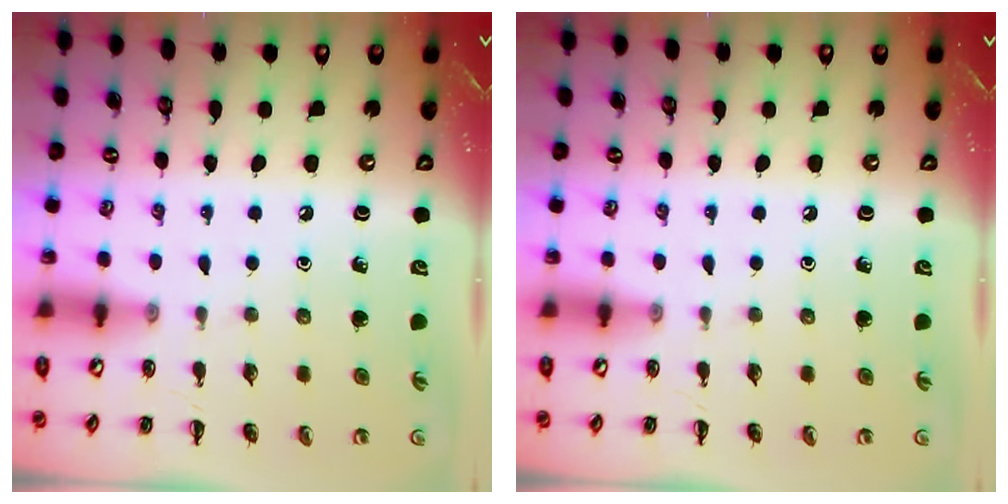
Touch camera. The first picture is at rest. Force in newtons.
{"total": 0.0}